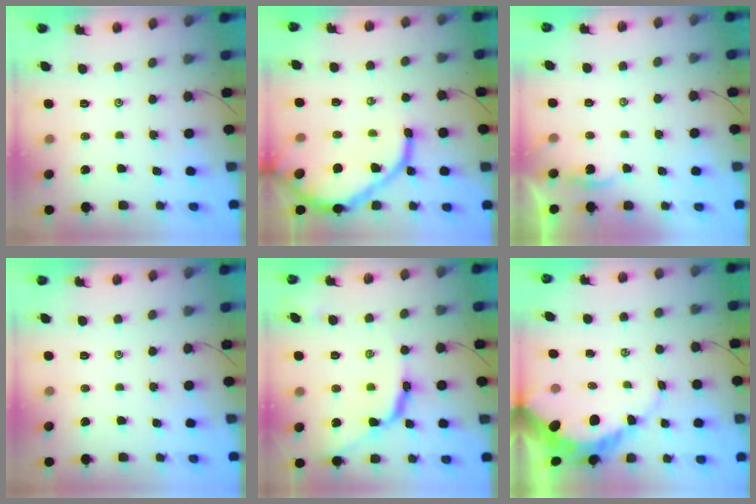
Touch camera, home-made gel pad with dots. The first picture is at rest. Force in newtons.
{"total": 13.6, "press": 13.5, "slide": 1.6}
{"total": 1.2, "press": 1.2, "slide": 0.1}
{"total": 0.0}
{"total": 10.2, "press": 10.2, "slide": 0.2}
{"total": 10.1, "press": 10.1, "slide": 0.8}